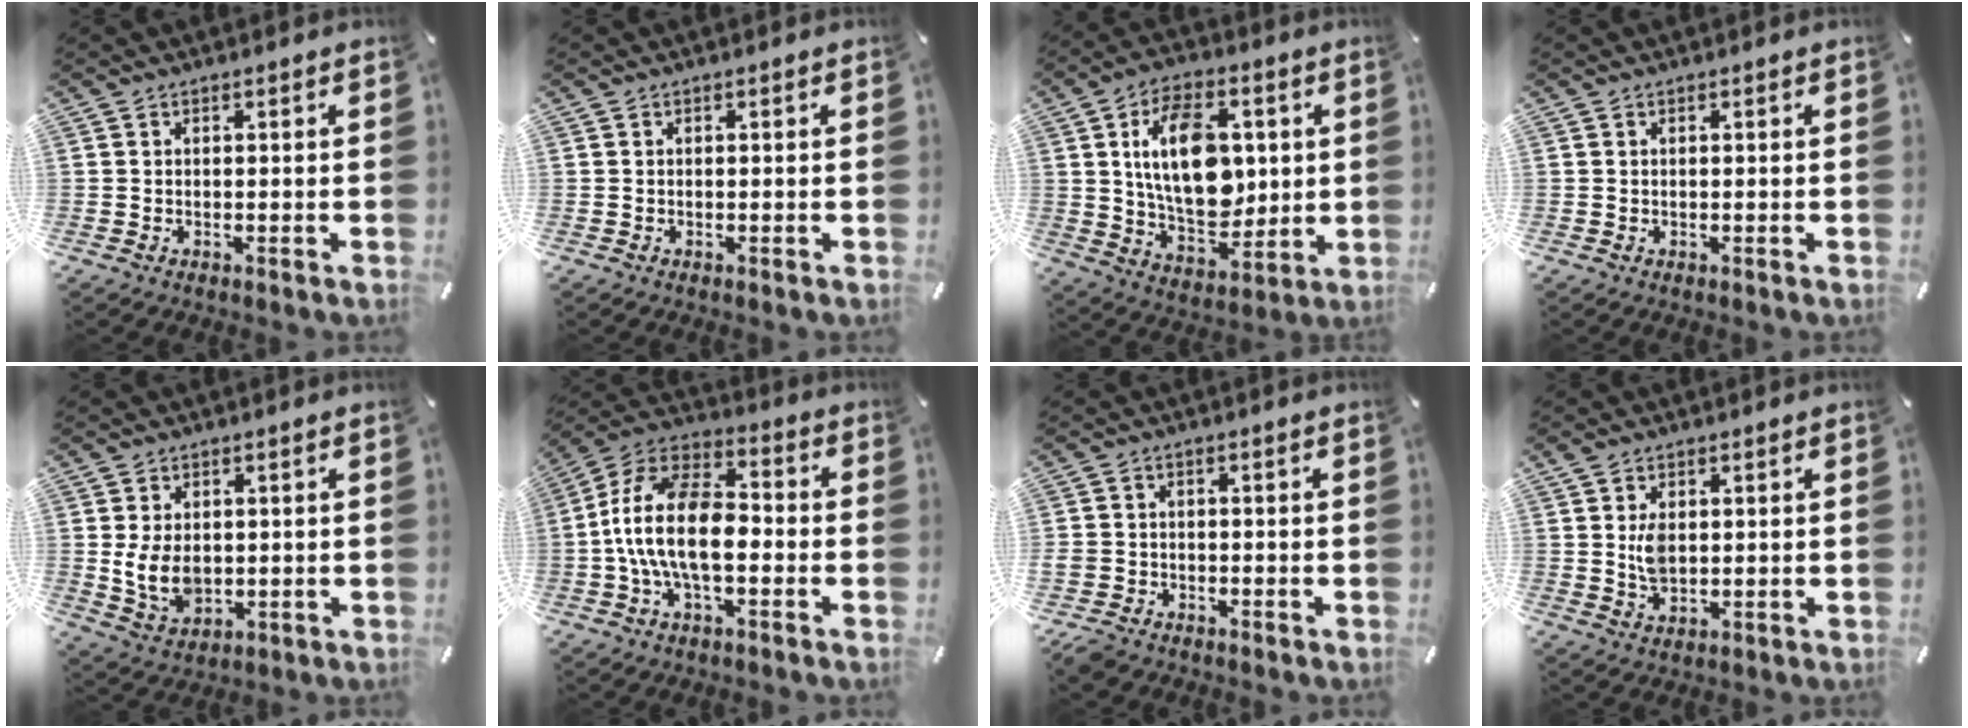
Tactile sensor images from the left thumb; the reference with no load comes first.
{"total": 0.0}
{"total": 18.0, "force": [2.8, 11.4, 13.7], "torque": [-0.257, 0.004, 0.047]}
{"total": 0.0}
{"total": 7.6, "force": [0.2, 5.7, 5.0], "torque": [-0.111, -0.006, 0.000]}
{"total": 15.5, "force": [-3.2, 8.5, 12.6], "torque": [-0.264, 0.014, -0.059]}
{"total": 3.7, "force": [-2.3, 2.7, 1.0], "torque": [-0.035, 0.009, -0.049]}
{"total": 4.7, "force": [1.0, 3.0, 3.6], "torque": [-0.075, -0.001, 0.013]}